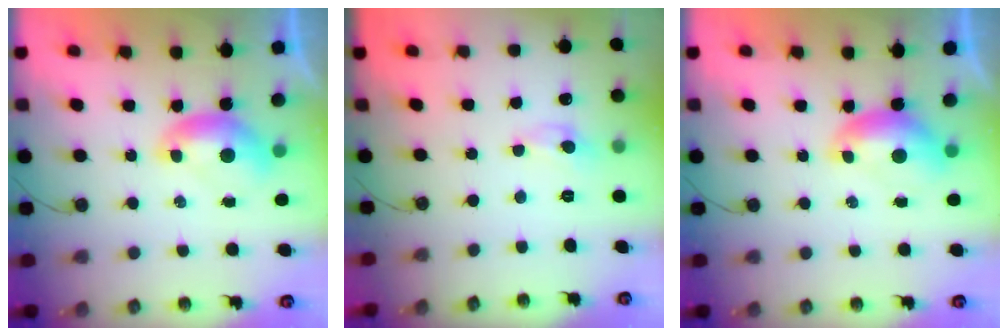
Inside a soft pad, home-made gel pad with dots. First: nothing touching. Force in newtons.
{"total": 0.0}
{"total": 0.8, "press": 0.7, "slide": 0.3}